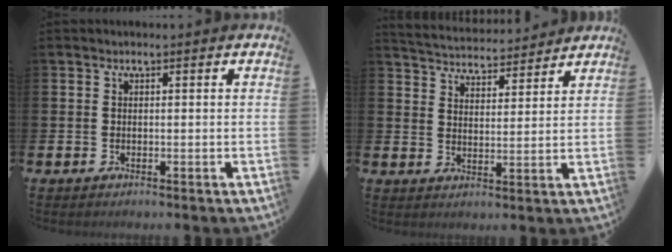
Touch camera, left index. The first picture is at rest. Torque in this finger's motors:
{"motor_torque": [0.52, -1.62, 0.15, 0.03]}